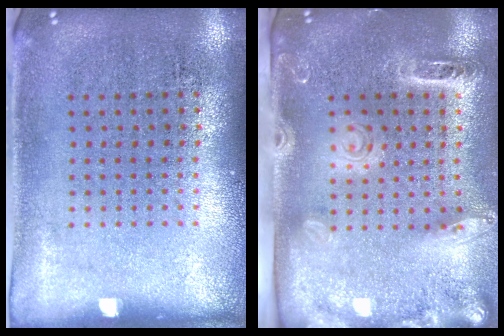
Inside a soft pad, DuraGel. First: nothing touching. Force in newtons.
{"total": 2.7, "press": 2.1, "slide": 1.8}